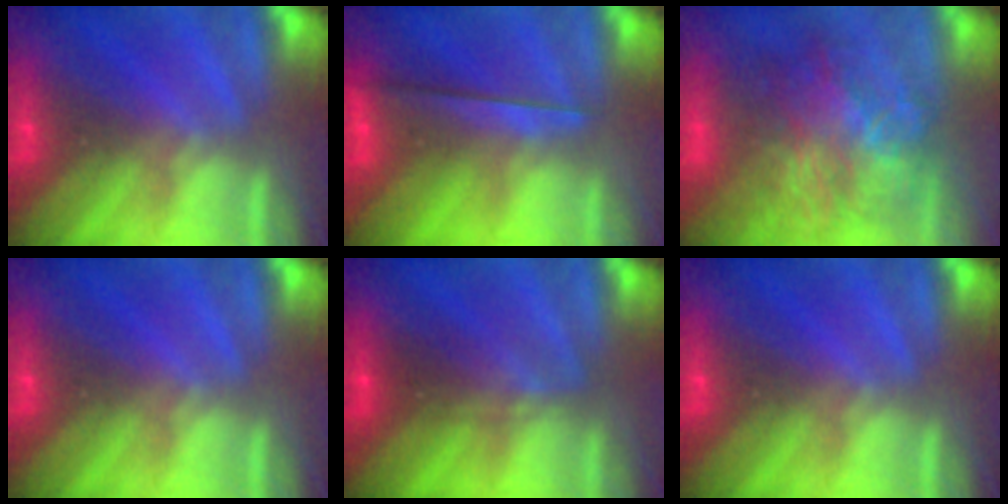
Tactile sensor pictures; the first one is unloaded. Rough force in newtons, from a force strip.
{"total": 2.3}
{"total": 7.6}
{"total": 0.0}
{"total": 2.4}
{"total": 0.0}